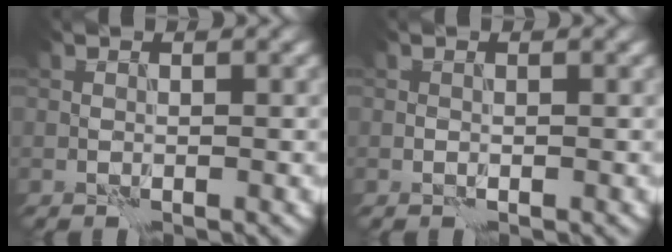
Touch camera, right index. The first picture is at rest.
{"total": 0.0}